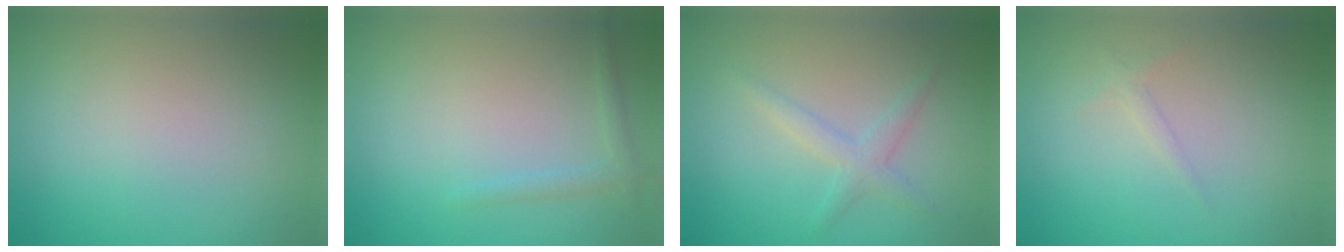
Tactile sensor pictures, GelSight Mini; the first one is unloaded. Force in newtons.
{"total": 1.2, "press": 1.2, "slide": 0.1}
{"total": 2.0, "press": 2.0, "slide": 0.1}
{"total": 0.8, "press": 0.8, "slide": 0.1}